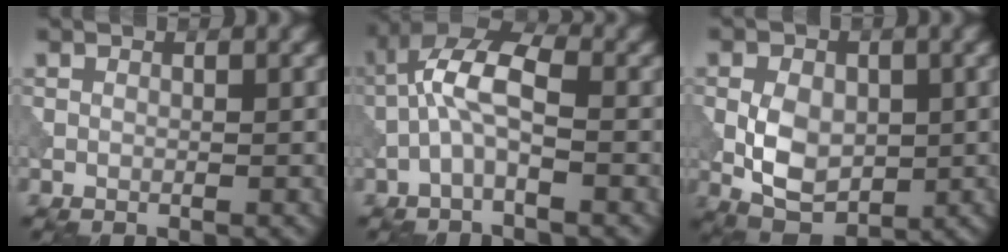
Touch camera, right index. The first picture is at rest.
{"total": 5.4, "force": [-1.1, 2.1, 4.8], "torque": [-0.109, 0.017, -0.030]}
{"total": 5.7, "force": [-0.6, 3.8, 4.2], "torque": [-0.078, -0.005, -0.016]}